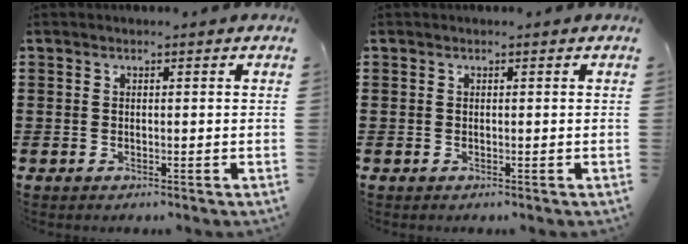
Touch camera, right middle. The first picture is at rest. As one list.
[{"total": 0.0}]